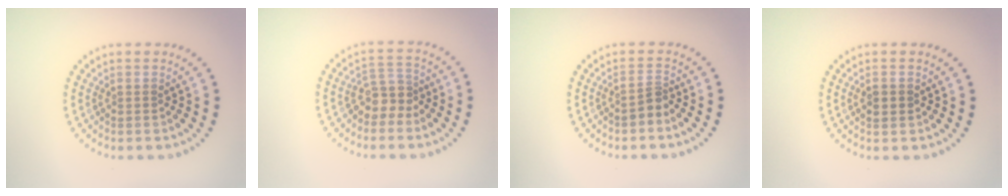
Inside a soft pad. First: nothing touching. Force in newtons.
{"total": 2.5, "press": 2.0, "slide": 1.5}
{"total": 1.3, "press": 0.8, "slide": 1.0}
{"total": 2.0, "press": 2.0, "slide": 0.2}